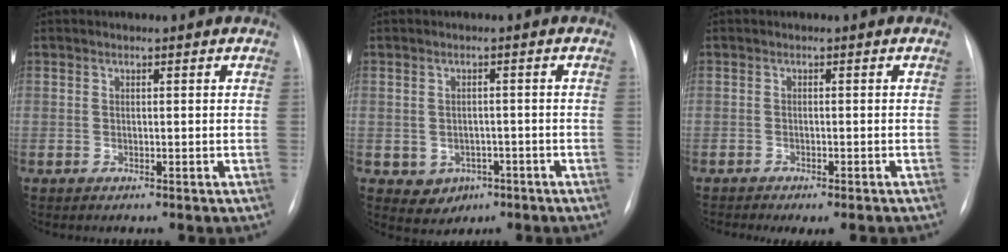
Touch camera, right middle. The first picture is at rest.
{"total": 4.0, "force": [-1.7, 3.4, 1.4], "torque": [-0.019, 0.006, -0.009]}
{"total": 5.2, "force": [-4.3, 1.2, 2.6], "torque": [-0.024, -0.006, -0.056]}